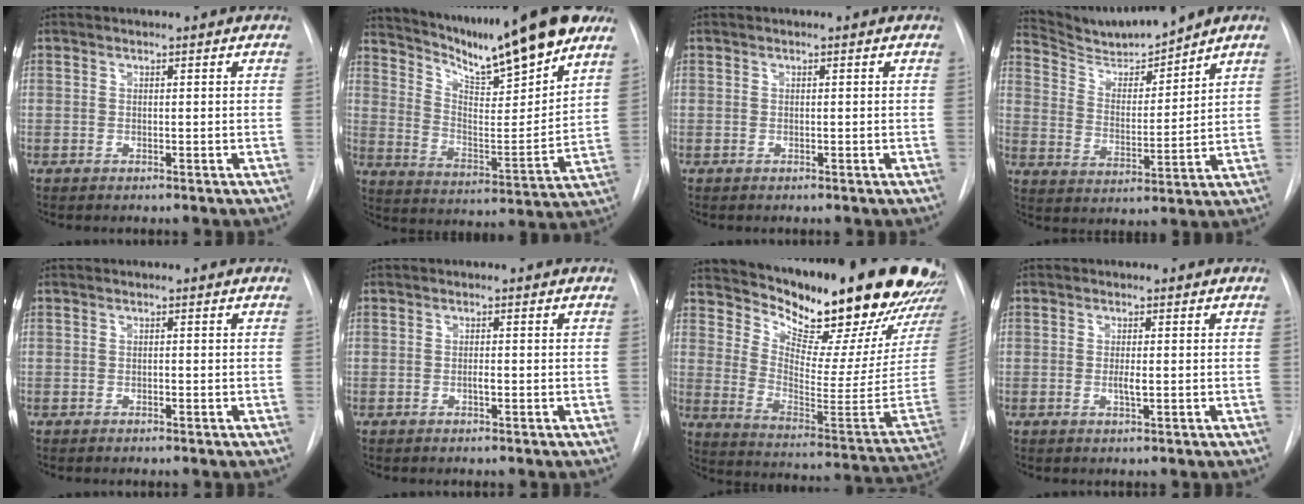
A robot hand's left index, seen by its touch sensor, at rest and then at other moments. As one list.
[{"total": 21.4, "force": [17.2, 2.3, 12.4], "torque": [-0.203, -0.015, 0.260]}, {"total": 0.0}, {"total": 9.7, "force": [9.4, 0.0, 2.3], "torque": [-0.051, 0.002, 0.183]}, {"total": 0.0}, {"total": 0.9, "force": [-0.3, 0.2, 0.8], "torque": [-0.015, 0.000, -0.006]}, {"total": 25.4, "force": [22.1, 3.7, 12.0], "torque": [-0.196, -0.107, 0.293]}, {"total": 1.6, "force": [-0.2, 0.3, 1.6], "torque": [-0.030, -0.002, -0.004]}]